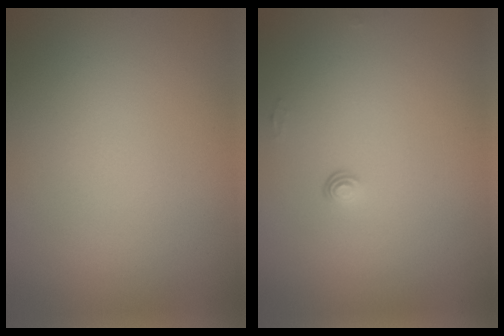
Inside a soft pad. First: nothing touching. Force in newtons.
{"total": 0.6, "press": 0.4, "slide": 0.5}